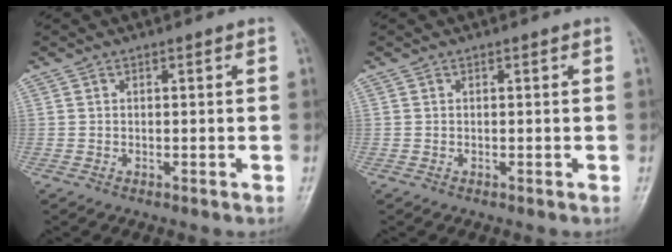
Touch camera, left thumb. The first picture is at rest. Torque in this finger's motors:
{"motor_torque": [-0.05, 0.05, -0.01, -0.06, 0.00]}